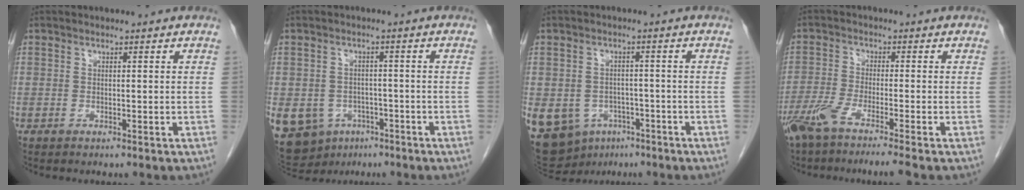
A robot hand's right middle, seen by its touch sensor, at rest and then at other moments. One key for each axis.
{"total": 15.8, "fx": -7.3, "fy": 12.7, "fz": 6.0, "tx": -0.173, "ty": 0.004, "tz": -0.094}
{"total": 19.3, "fx": -8.6, "fy": 15.3, "fz": 8.0, "tx": -0.240, "ty": 0.002, "tz": -0.111}
{"total": 7.6, "fx": -5.7, "fy": -0.6, "fz": 4.9, "tx": -0.087, "ty": -0.016, "tz": -0.103}